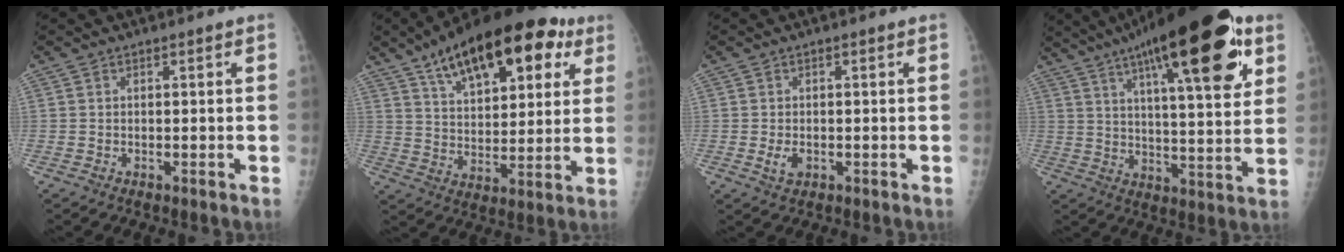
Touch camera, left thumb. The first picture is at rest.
{"total": 22.9, "force": [12.1, 10.6, 16.3], "torque": [-0.218, -0.015, 0.188]}
{"total": 2.4, "force": [-0.6, 1.6, 1.8], "torque": [-0.033, -0.002, -0.007]}
{"total": 27.0, "force": [13.6, 7.6, 22.0], "torque": [-0.318, -0.017, 0.204]}